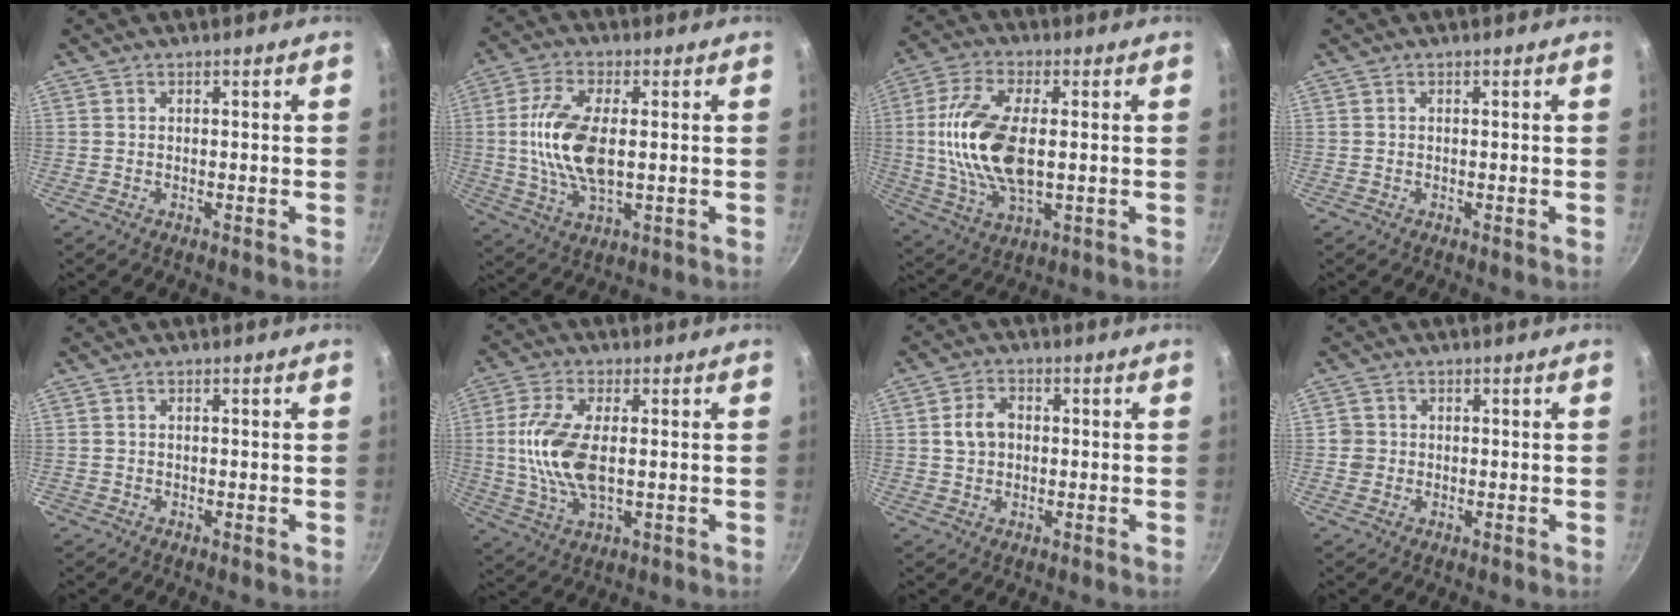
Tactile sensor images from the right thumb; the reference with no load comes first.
{"total": 13.0, "force": [0.5, 5.9, 11.5], "torque": [-0.240, -0.005, 0.011]}
{"total": 16.7, "force": [0.5, 7.9, 14.7], "torque": [-0.303, -0.005, 0.012]}
{"total": 0.0}
{"total": 0.5, "force": [-0.3, 0.4, 0.2], "torque": [0.001, 0.000, -0.006]}
{"total": 12.2, "force": [0.3, 5.6, 10.8], "torque": [-0.235, -0.006, 0.008]}
{"total": 4.9, "force": [0.3, 3.7, 3.2], "torque": [-0.055, 0.013, 0.004]}
{"total": 2.2, "force": [-0.1, 2.2, 0.3], "torque": [0.009, 0.007, -0.003]}